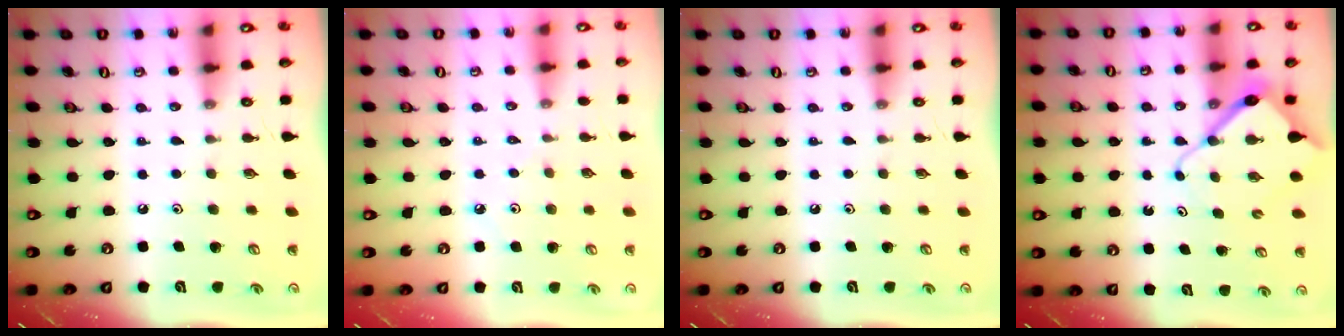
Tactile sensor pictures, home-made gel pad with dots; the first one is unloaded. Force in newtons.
{"total": 3.2, "press": 3.2, "slide": 0.6}
{"total": 0.0}
{"total": 9.8, "press": 9.7, "slide": 0.9}